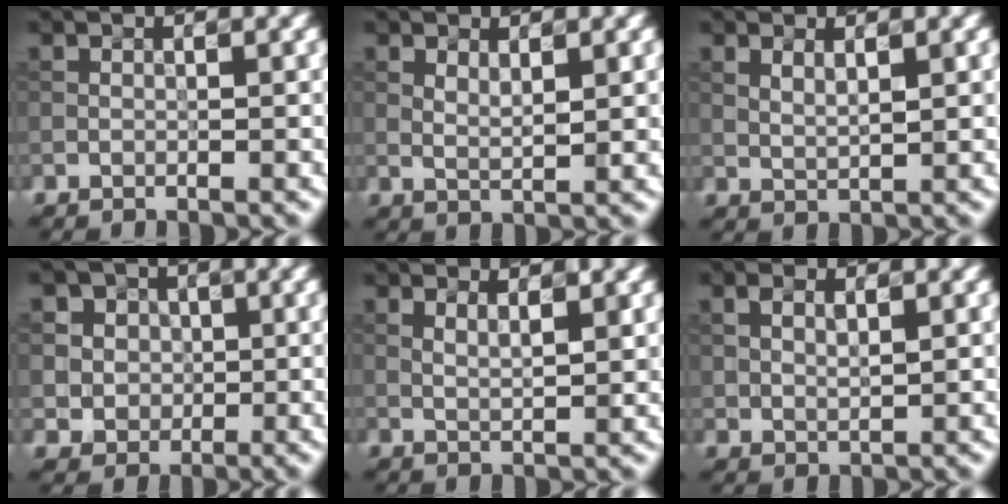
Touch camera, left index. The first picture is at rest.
{"total": 1.1, "force": [0.8, 0.1, 0.7], "torque": [-0.019, 0.000, 0.023]}
{"total": 1.0, "force": [0.9, 0.1, 0.4], "torque": [-0.014, 0.003, 0.023]}
{"total": 6.3, "force": [2.8, 5.3, 1.7], "torque": [-0.034, 0.026, 0.035]}
{"total": 1.8, "force": [1.2, 0.4, 1.4], "torque": [-0.022, 0.002, 0.027]}
{"total": 1.3, "force": [0.8, 0.7, 0.8], "torque": [-0.030, 0.004, 0.027]}